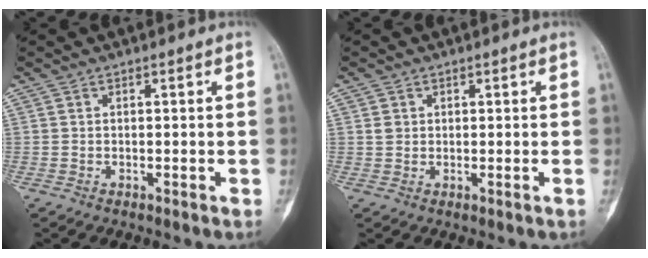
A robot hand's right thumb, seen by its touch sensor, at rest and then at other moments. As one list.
[{"total": 1.2, "force": [0.5, 1.1, 0.3], "torque": [-0.002, 0.000, 0.010]}]